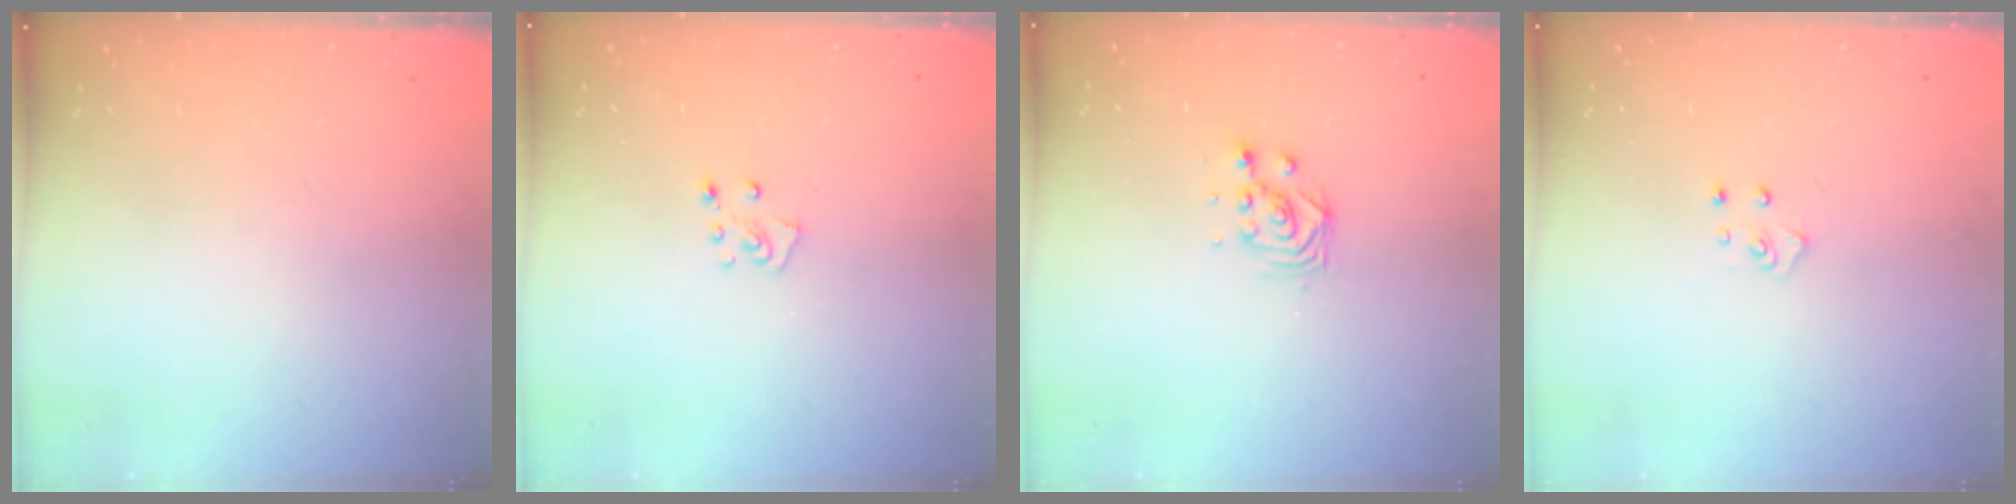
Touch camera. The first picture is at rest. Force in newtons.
{"total": 4.7, "press": 4.7, "slide": 0.5}
{"total": 3.0, "press": 3.0, "slide": 0.0}
{"total": 3.9, "press": 3.8, "slide": 0.4}